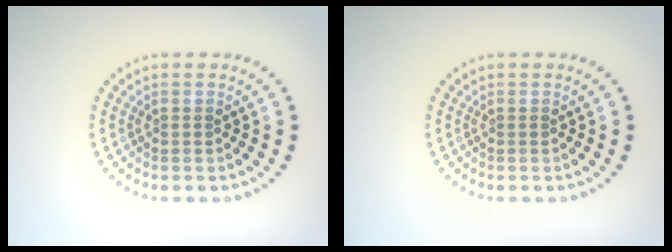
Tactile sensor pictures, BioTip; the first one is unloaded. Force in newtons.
{"total": 0.0}